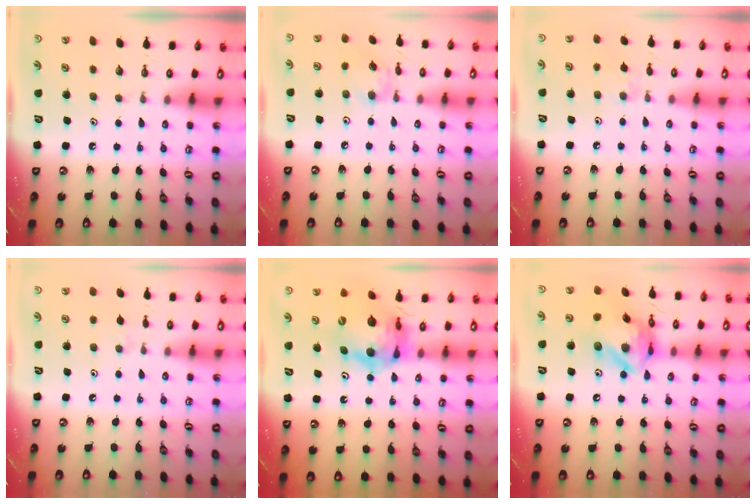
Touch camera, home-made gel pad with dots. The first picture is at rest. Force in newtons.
{"total": 6.3, "press": 6.3, "slide": 0.3}
{"total": 4.5, "press": 4.5, "slide": 0.7}
{"total": 4.5, "press": 4.5, "slide": 0.7}
{"total": 15.5, "press": 15.3, "slide": 2.0}
{"total": 15.3, "press": 15.2, "slide": 1.5}